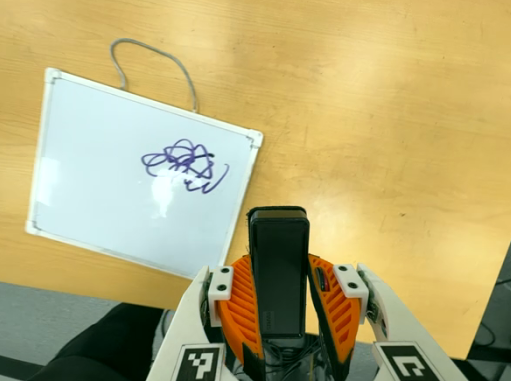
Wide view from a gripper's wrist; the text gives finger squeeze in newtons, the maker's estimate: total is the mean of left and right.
{"total": 4.6, "left": 3.4, "right": 5.8}